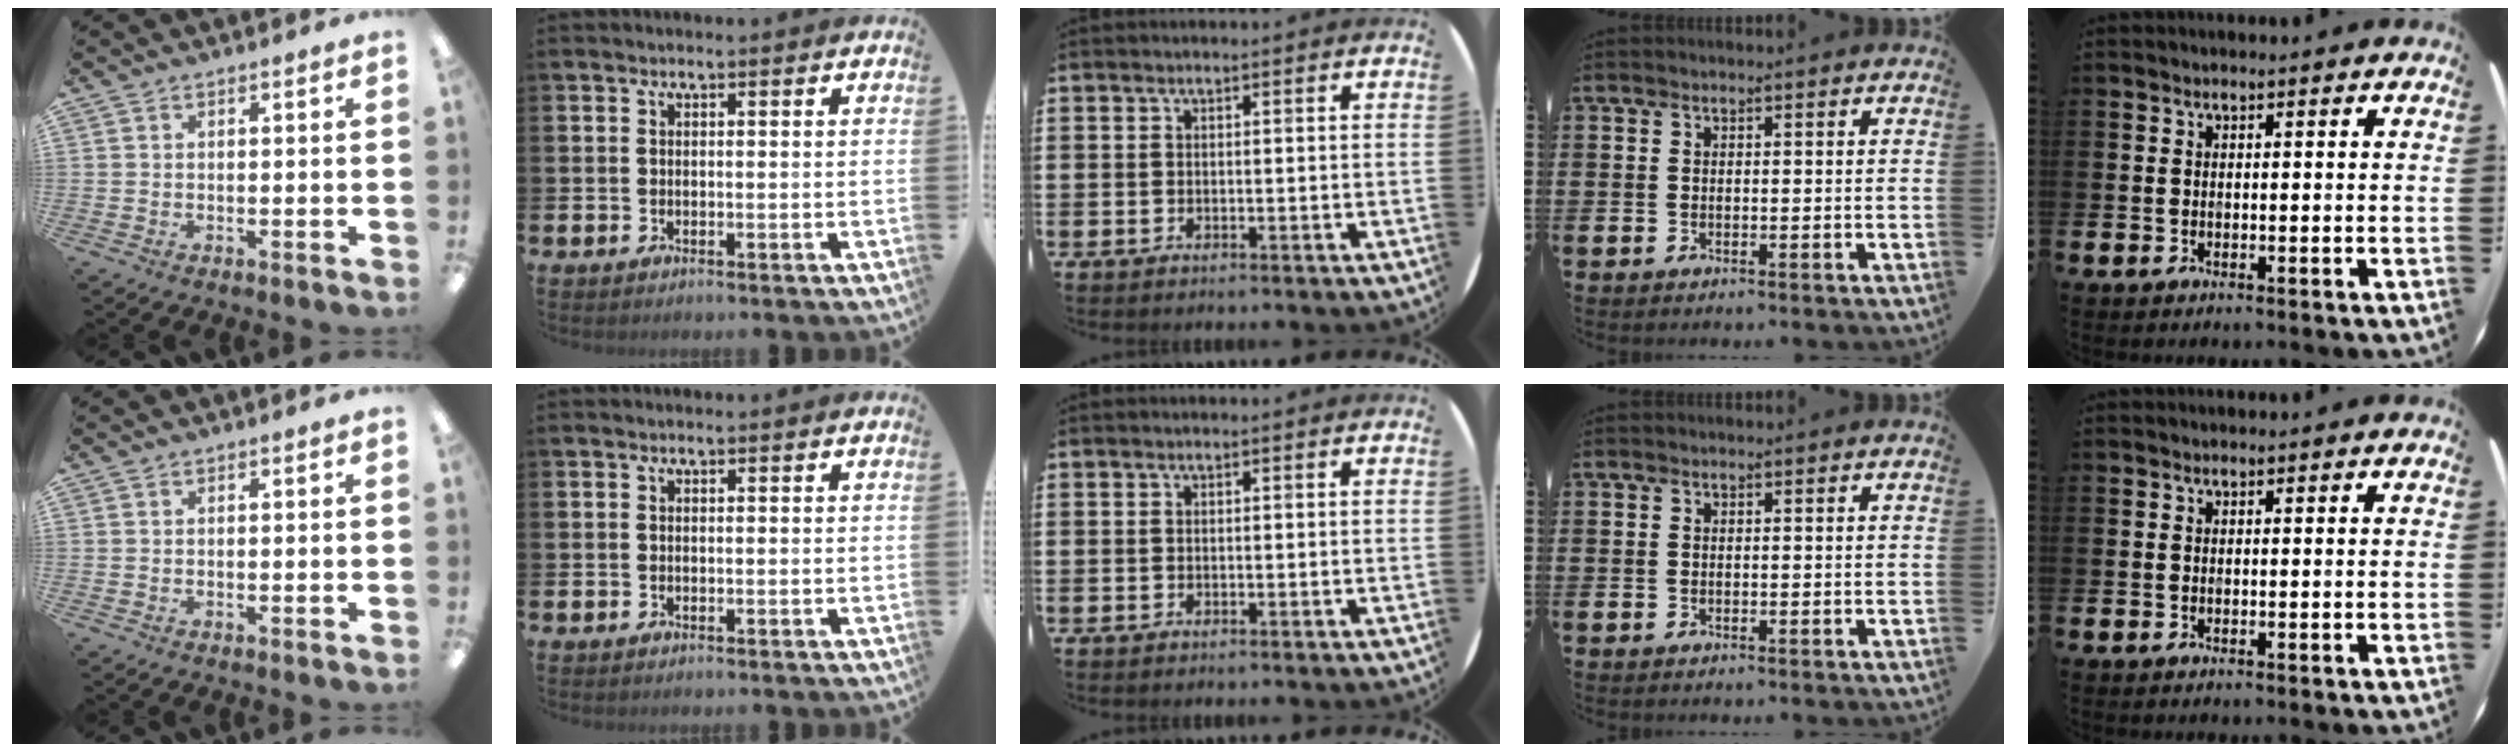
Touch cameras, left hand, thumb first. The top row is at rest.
{}